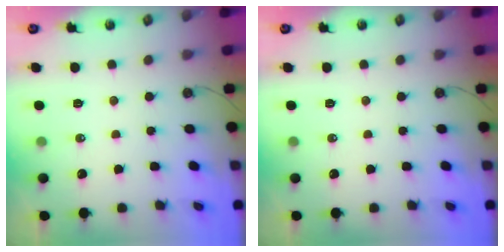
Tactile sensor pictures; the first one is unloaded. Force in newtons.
{"total": 0.0}